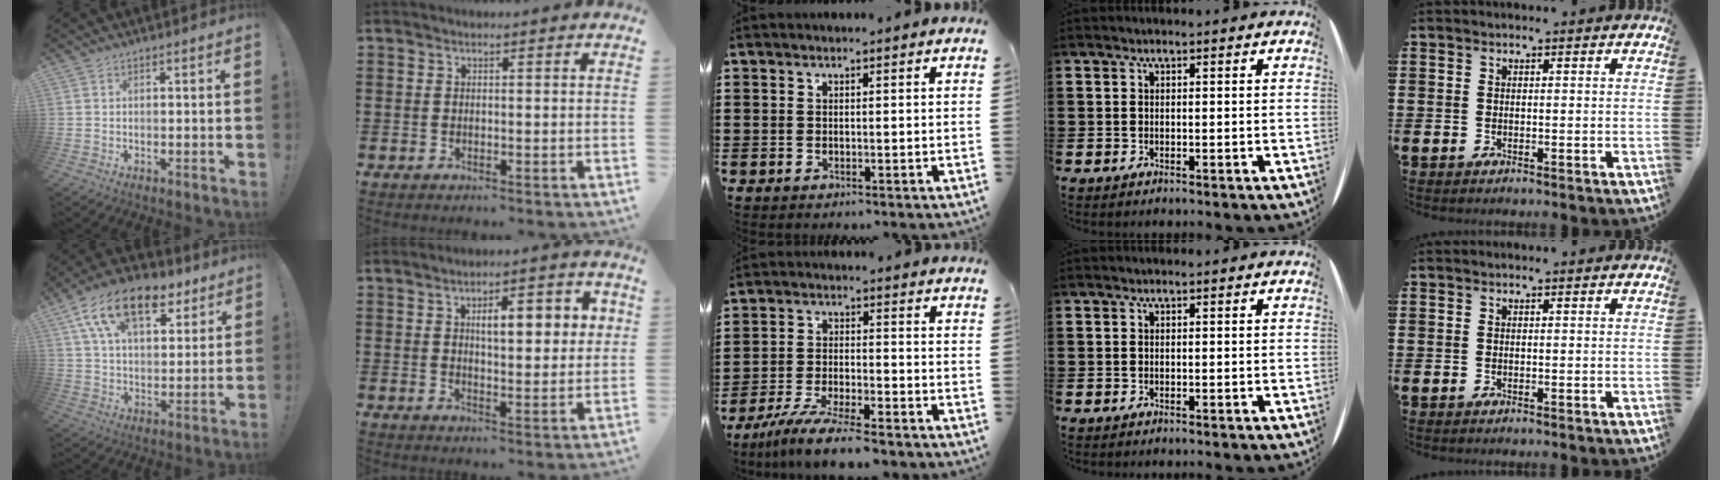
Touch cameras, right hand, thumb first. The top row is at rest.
{"thumb": {"total": 18.5, "force": [10.2, 9.6, 12.0], "torque": [-0.201, -0.044, 0.181]}, "index": {"total": 6.0, "force": [1.7, 2.1, 5.4], "torque": [-0.085, -0.001, 0.020]}, "middle": {"total": 7.4, "force": [-6.5, 0.1, 3.5], "torque": [-0.077, -0.009, -0.123]}}